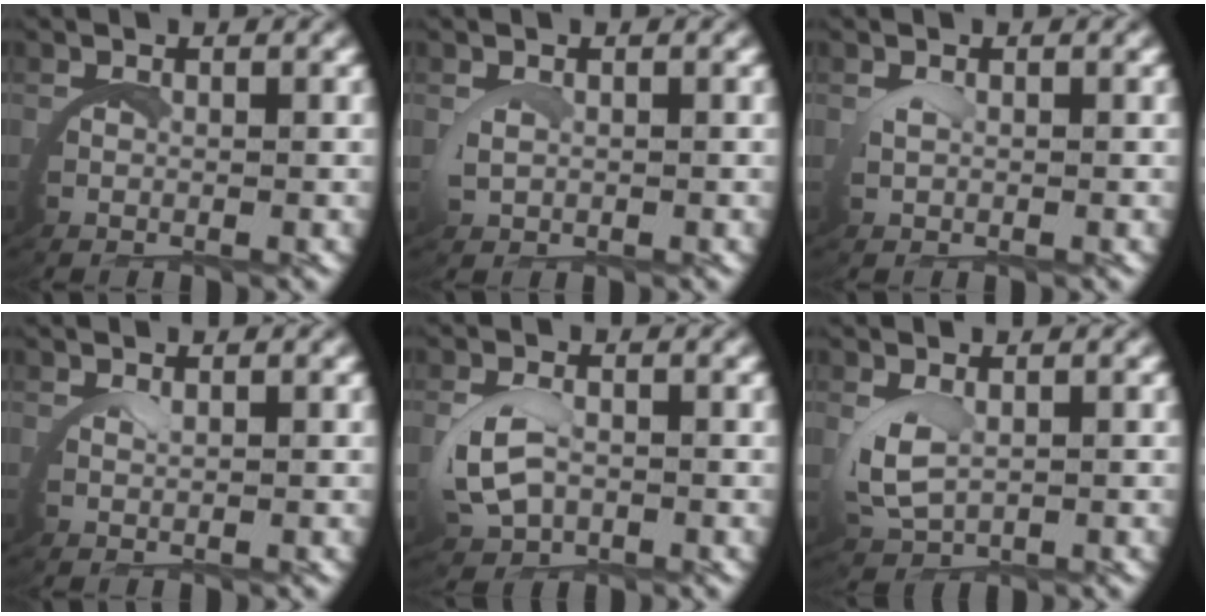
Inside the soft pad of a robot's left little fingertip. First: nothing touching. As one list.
[{"total": 1.0, "force": [0.9, 0.2, 0.5], "torque": [-0.035, -0.010, 0.022]}, {"total": 0.8, "force": [0.7, -0.4, 0.3], "torque": [-0.016, -0.002, 0.017]}, {"total": 1.2, "force": [1.0, -0.6, 0.2], "torque": [-0.007, 0.004, 0.018]}, {"total": 3.1, "force": [0.4, 2.0, 2.3], "torque": [-0.081, -0.009, 0.014]}, {"total": 2.7, "force": [1.0, 1.5, 2.1], "torque": [-0.076, -0.010, 0.030]}]